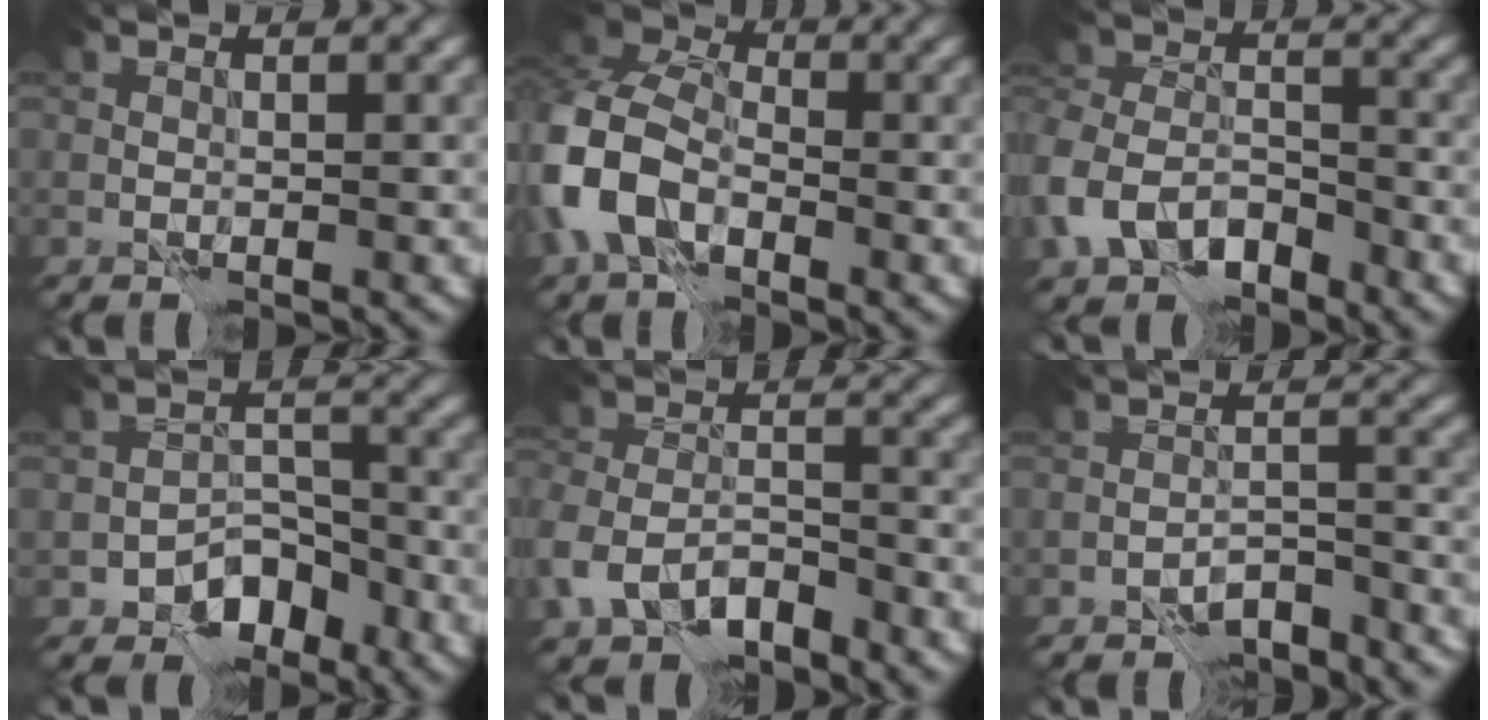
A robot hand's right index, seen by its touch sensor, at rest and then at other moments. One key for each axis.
{"total": 9.4, "fx": -3.6, "fy": 6.3, "fz": 6.0, "tx": -0.162, "ty": -0.009, "tz": -0.084}
{"total": 6.2, "fx": -3.5, "fy": 4.2, "fz": 2.9, "tx": -0.054, "ty": -0.005, "tz": -0.077}
{"total": 4.8, "fx": -3.1, "fy": 3.0, "fz": 2.2, "tx": -0.022, "ty": 0.004, "tz": -0.054}
{"total": 6.6, "fx": -4.2, "fy": 3.8, "fz": 3.5, "tx": -0.067, "ty": -0.007, "tz": -0.082}
{"total": 6.2, "fx": -5.2, "fy": 2.0, "fz": 2.7, "tx": -0.035, "ty": 0.001, "tz": -0.079}